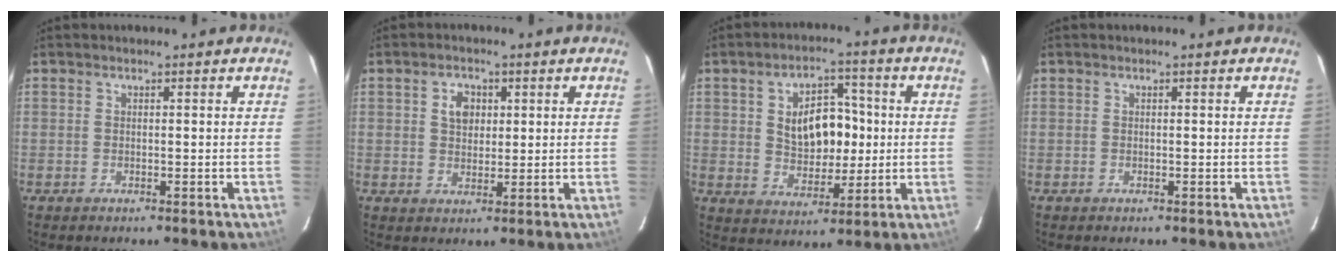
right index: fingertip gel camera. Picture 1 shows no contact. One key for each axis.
{"total": 4.2, "fx": 1.3, "fy": 3.2, "fz": 2.4, "tx": -0.035, "ty": 0.013, "tz": 0.026}
{"total": 10.5, "fx": 1.1, "fy": 7.0, "fz": 7.7, "tx": -0.138, "ty": 0.021, "tz": 0.034}
{"total": 0.0}